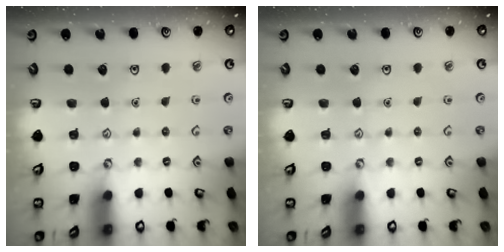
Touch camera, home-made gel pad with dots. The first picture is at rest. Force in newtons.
{"total": 0.0}